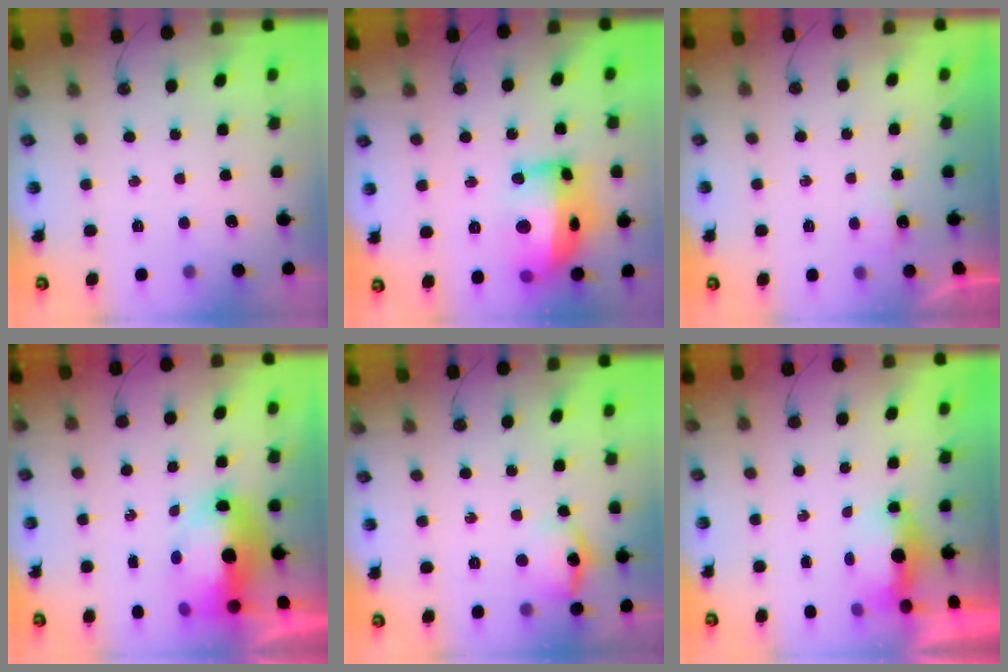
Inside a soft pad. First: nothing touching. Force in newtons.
{"total": 19.2, "press": 19.1, "slide": 1.7}
{"total": 2.5, "press": 2.4, "slide": 0.5}
{"total": 11.2, "press": 11.1, "slide": 1.5}
{"total": 12.1, "press": 12.1, "slide": 0.9}
{"total": 4.9, "press": 4.8, "slide": 1.0}